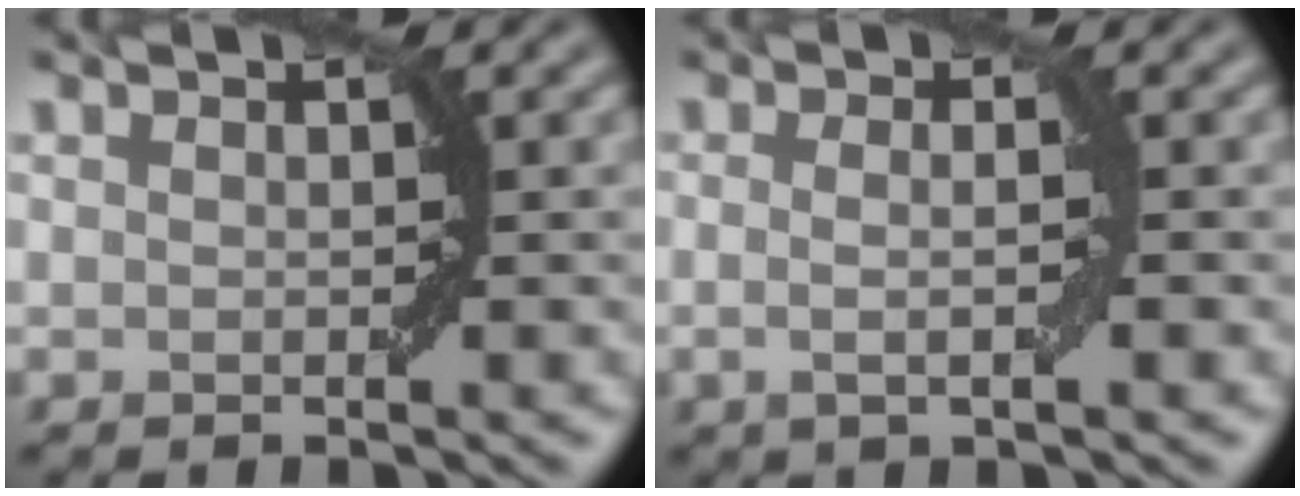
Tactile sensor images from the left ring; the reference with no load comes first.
{"total": 2.4, "force": [-0.1, 0.6, 2.3], "torque": [-0.036, -0.003, -0.008]}